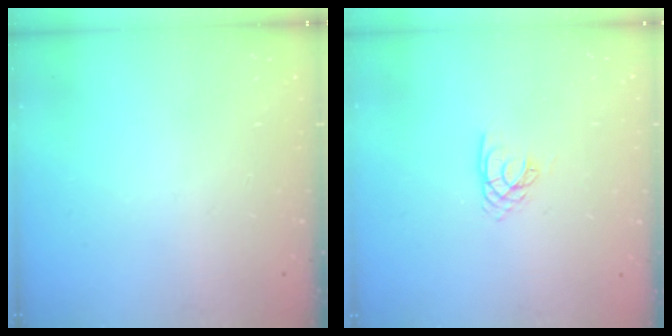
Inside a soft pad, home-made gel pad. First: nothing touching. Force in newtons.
{"total": 2.8, "press": 2.8, "slide": 0.1}